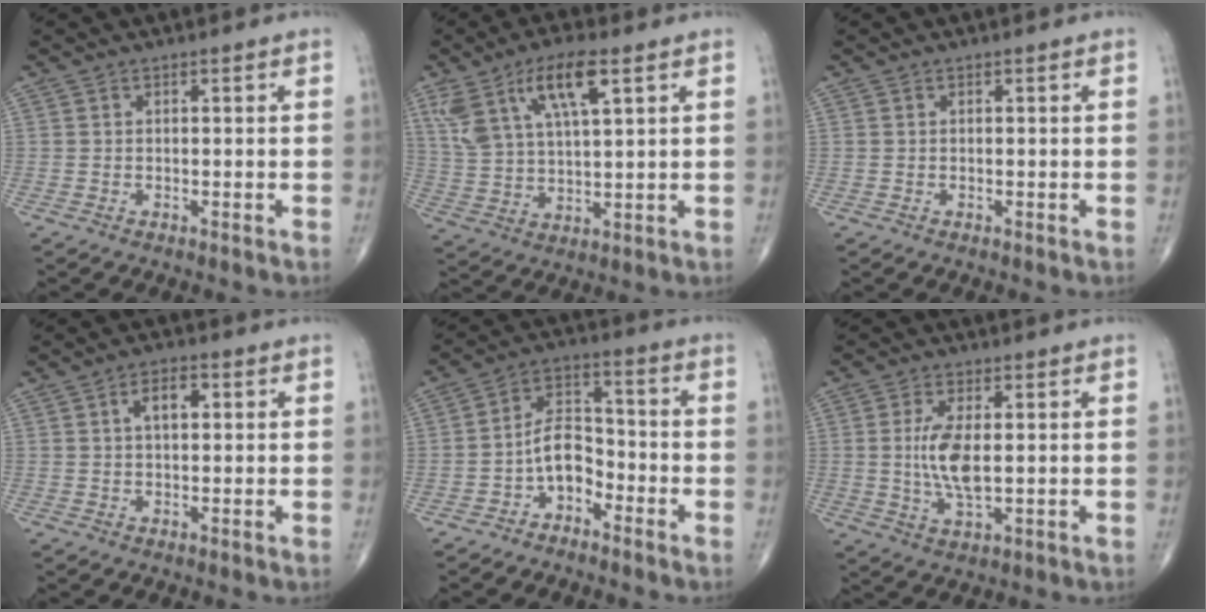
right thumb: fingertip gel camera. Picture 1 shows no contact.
{"total": 13.0, "force": [6.4, 4.4, 10.4], "torque": [-0.204, -0.009, 0.125]}
{"total": 0.0}
{"total": 4.7, "force": [1.2, 2.4, 3.8], "torque": [-0.058, 0.007, 0.018]}
{"total": 7.4, "force": [-3.5, 4.6, 4.5], "torque": [-0.059, 0.044, -0.074]}
{"total": 8.2, "force": [0.5, 3.3, 7.4], "torque": [-0.153, -0.013, 0.012]}